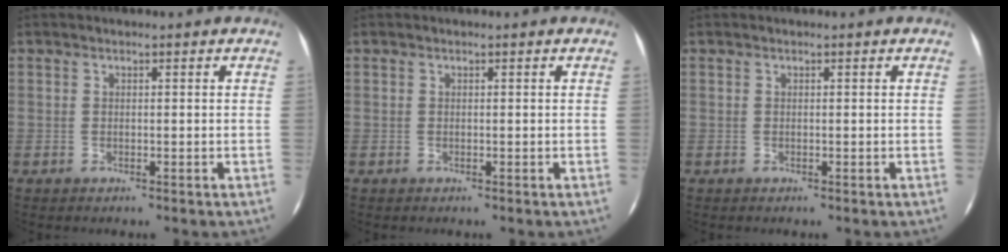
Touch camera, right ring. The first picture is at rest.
{"total": 0.0}
{"total": 0.0}